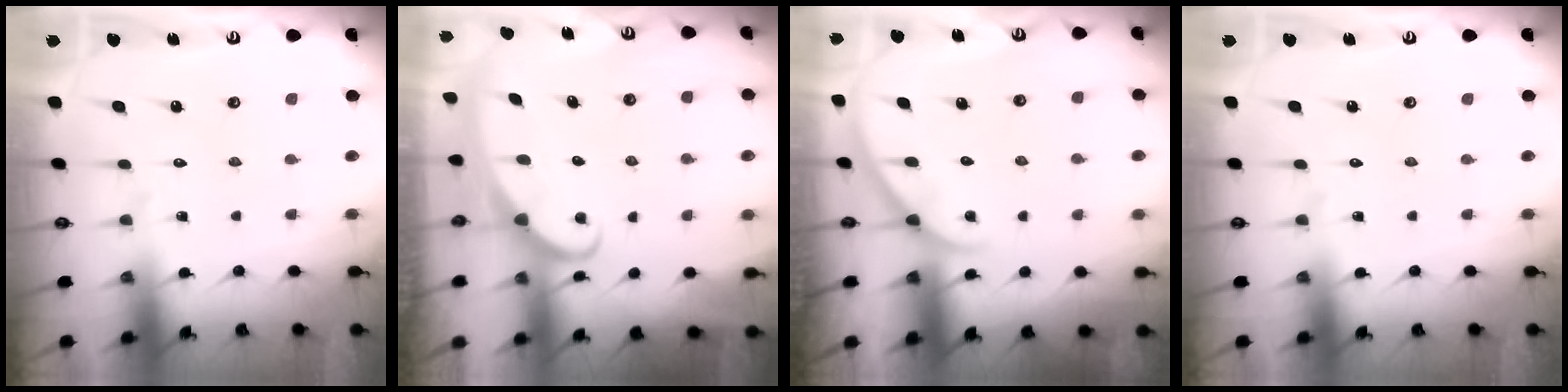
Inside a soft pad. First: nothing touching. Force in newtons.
{"total": 2.4, "press": 2.4, "slide": 0.3}
{"total": 2.9, "press": 2.9, "slide": 0.4}
{"total": 0.0}